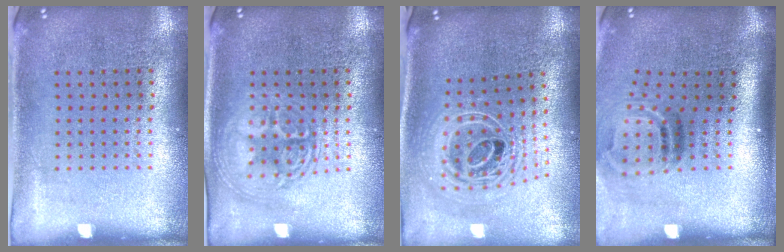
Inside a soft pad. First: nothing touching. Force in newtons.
{"total": 2.5, "press": 2.5, "slide": 0.4}
{"total": 2.5, "press": 1.8, "slide": 1.8}
{"total": 2.0, "press": 1.2, "slide": 1.6}